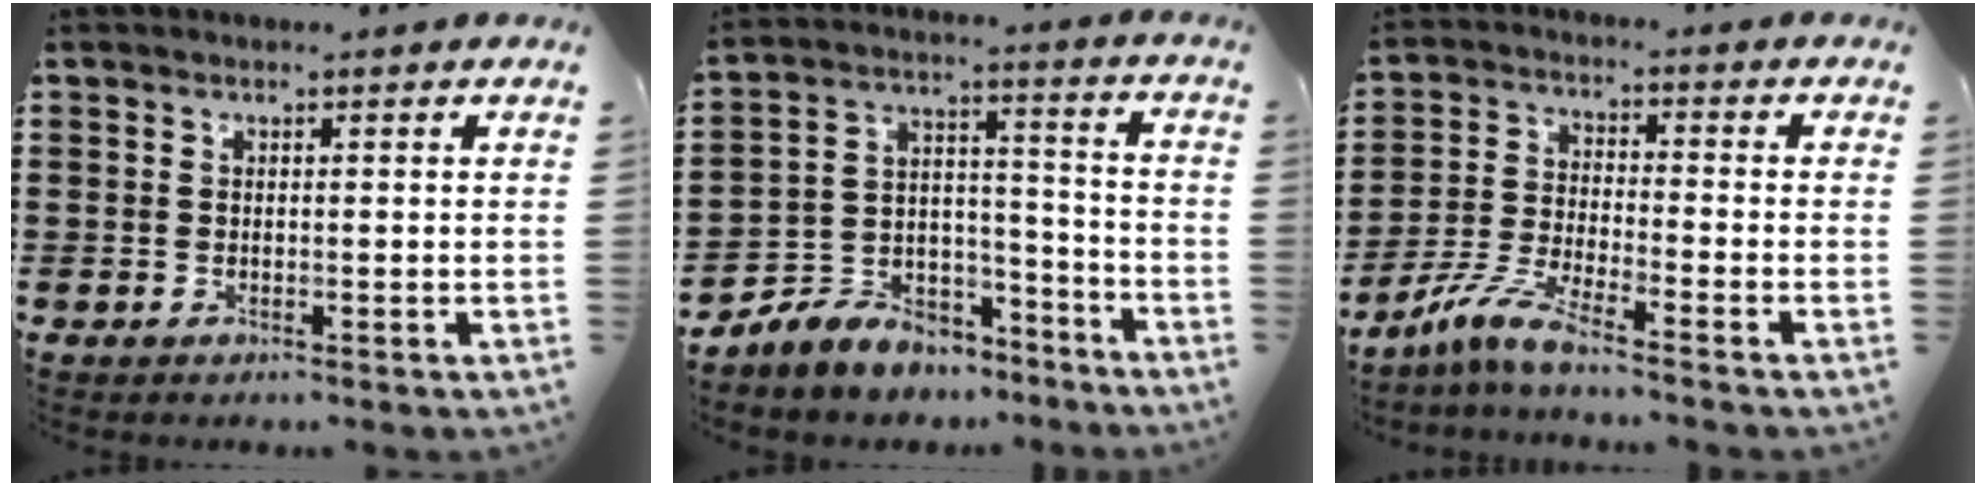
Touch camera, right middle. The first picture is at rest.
{"total": 6.5, "force": [-6.0, 2.3, -0.4], "torque": [-0.006, 0.007, -0.122]}
{"total": 6.3, "force": [-5.1, 0.5, 3.7], "torque": [-0.101, -0.015, -0.106]}